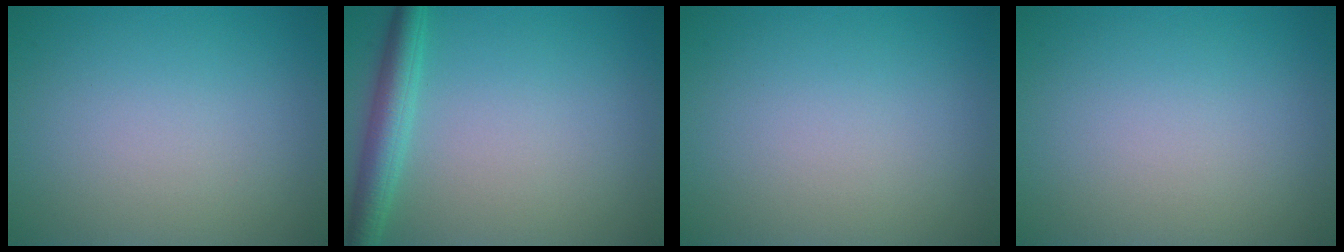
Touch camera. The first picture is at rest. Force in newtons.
{"total": 3.4, "press": 3.3, "slide": 0.1}
{"total": 0.0}
{"total": 0.0}